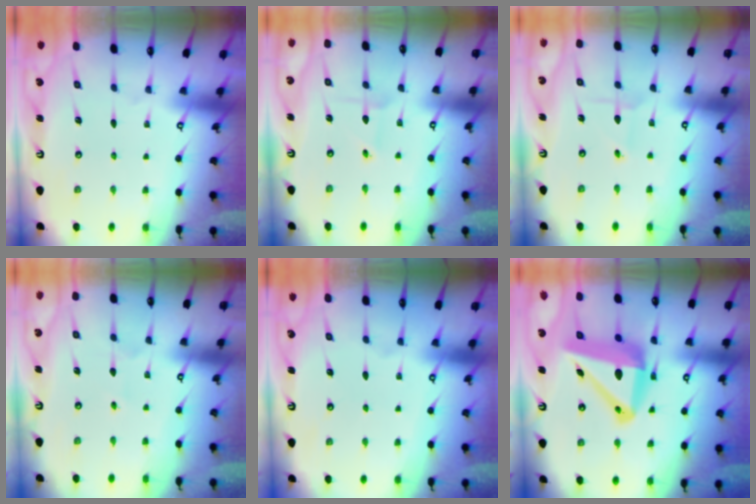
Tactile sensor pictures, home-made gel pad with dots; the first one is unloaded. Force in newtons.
{"total": 1.8, "press": 1.8, "slide": 0.1}
{"total": 2.0, "press": 2.0, "slide": 0.2}
{"total": 1.9, "press": 1.9, "slide": 0.5}
{"total": 0.0}
{"total": 17.3, "press": 17.1, "slide": 2.5}